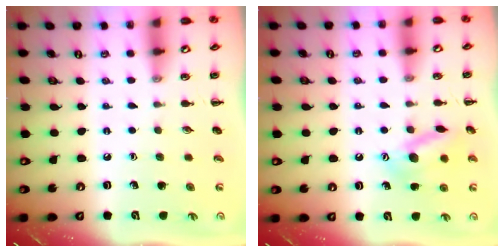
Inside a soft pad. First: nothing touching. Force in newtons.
{"total": 13.7, "press": 13.7, "slide": 1.0}